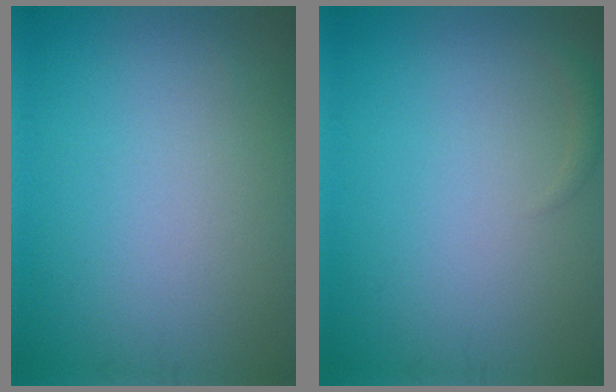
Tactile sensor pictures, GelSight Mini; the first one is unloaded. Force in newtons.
{"total": 0.7, "press": 0.7, "slide": 0.1}